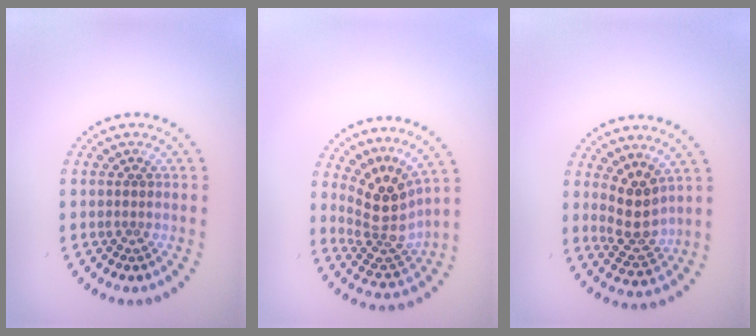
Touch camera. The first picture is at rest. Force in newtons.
{"total": 4.3, "press": 3.1, "slide": 3.0}
{"total": 3.5, "press": 3.1, "slide": 1.7}